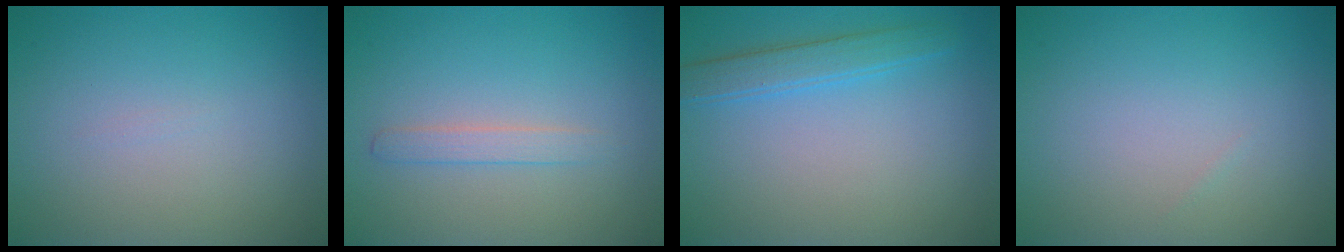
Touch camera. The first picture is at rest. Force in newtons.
{"total": 1.4, "press": 1.4, "slide": 0.0}
{"total": 2.5, "press": 2.5, "slide": 0.1}
{"total": 0.0}